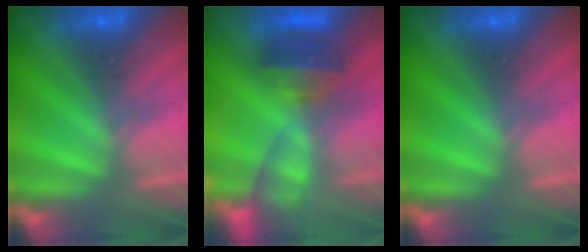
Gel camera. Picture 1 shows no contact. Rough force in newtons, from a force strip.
{"total": 10.8}
{"total": 0.0}